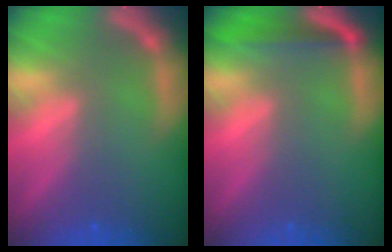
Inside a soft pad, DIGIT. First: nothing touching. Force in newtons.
{"total": 3.0}